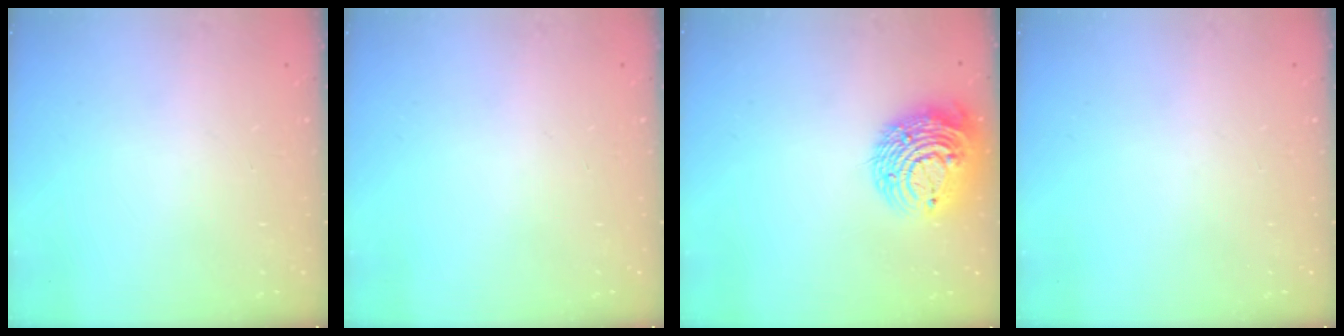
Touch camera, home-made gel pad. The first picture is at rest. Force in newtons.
{"total": 0.0}
{"total": 12.6, "press": 12.5, "slide": 1.7}
{"total": 0.0}